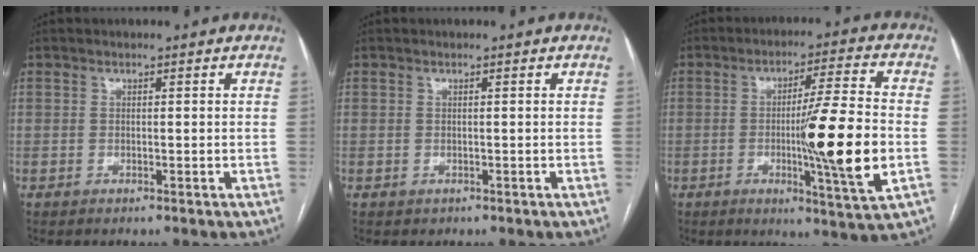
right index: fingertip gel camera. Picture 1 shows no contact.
{"total": 0.0}
{"total": 14.7, "force": [-2.4, -0.4, 14.5], "torque": [-0.225, -0.018, -0.041]}